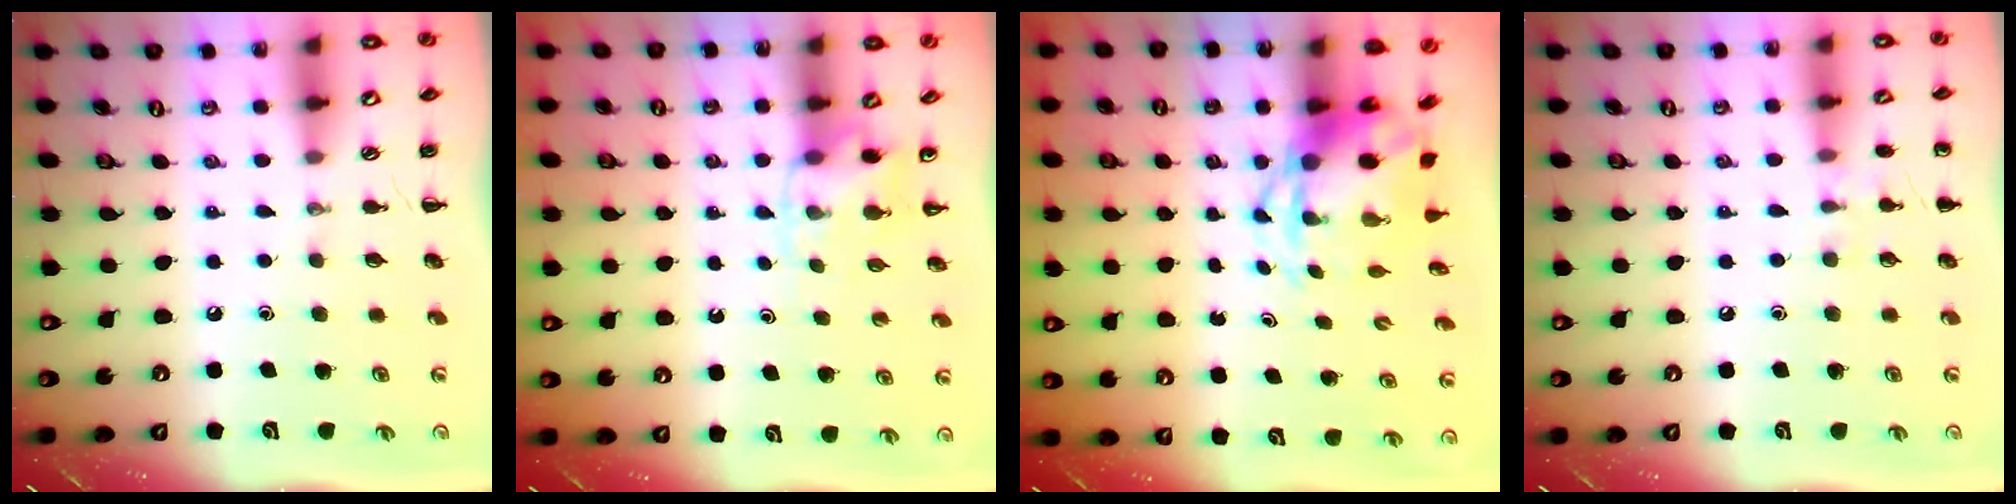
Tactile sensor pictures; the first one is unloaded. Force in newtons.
{"total": 3.7, "press": 3.7, "slide": 0.7}
{"total": 4.3, "press": 4.1, "slide": 1.1}
{"total": 5.9, "press": 5.6, "slide": 1.9}